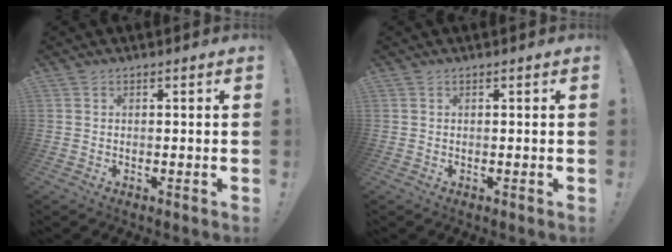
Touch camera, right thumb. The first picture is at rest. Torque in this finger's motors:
{"motor_torque": [-0.05, 0.03, 0.09, 0.02, 0.06]}